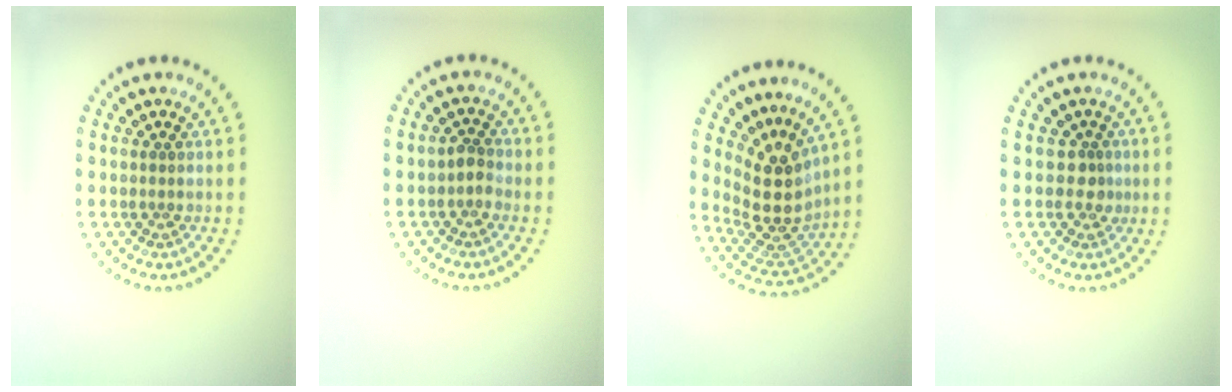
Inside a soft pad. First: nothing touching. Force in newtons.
{"total": 1.2, "press": 1.0, "slide": 0.6}
{"total": 4.8, "press": 3.6, "slide": 3.1}
{"total": 1.7, "press": 1.3, "slide": 1.1}